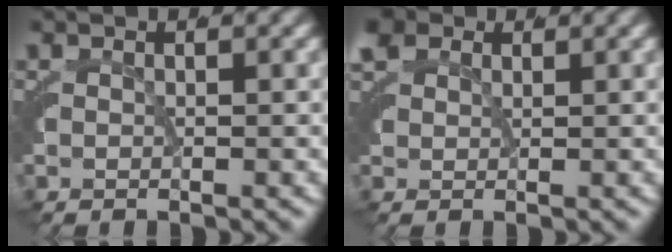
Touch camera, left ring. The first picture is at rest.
{"total": 1.3, "force": [1.1, 0.7, 0.3], "torque": [-0.024, -0.001, 0.024]}